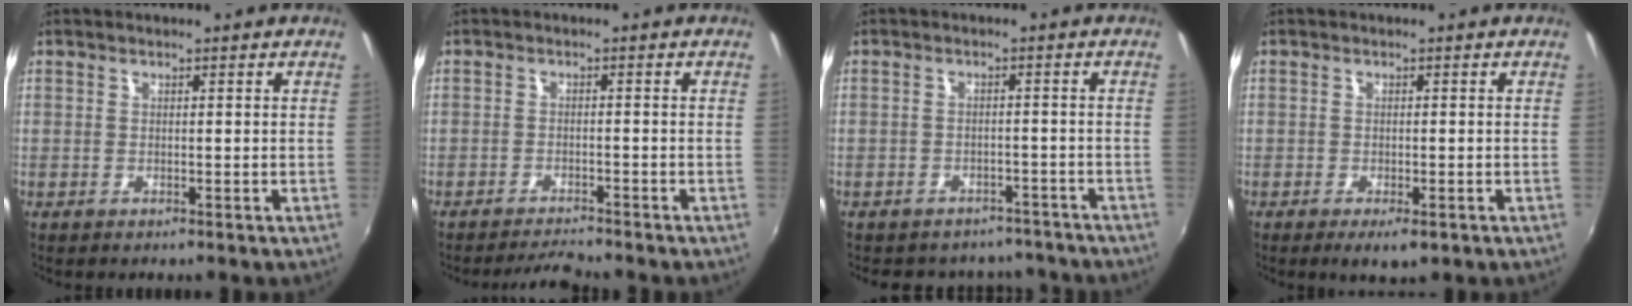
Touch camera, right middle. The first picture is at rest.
{"total": 3.5, "force": [-3.5, -0.1, 0.7], "torque": [-0.027, -0.002, -0.060]}
{"total": 10.6, "force": [-9.0, 5.0, 2.5], "torque": [-0.059, 0.009, -0.107]}
{"total": 3.4, "force": [-1.9, 1.2, 2.5], "torque": [-0.050, -0.015, -0.028]}